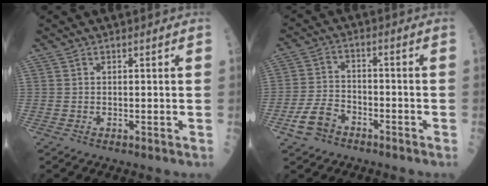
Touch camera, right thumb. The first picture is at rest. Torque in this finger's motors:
{"motor_torque": [0.84, 0.24, 0.11, -0.59, 0.13]}